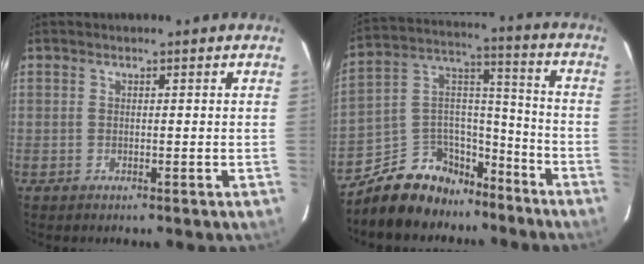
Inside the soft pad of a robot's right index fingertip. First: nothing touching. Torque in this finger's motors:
{"motor_torque": [1.04, -1.10, 0.16, 0.03]}